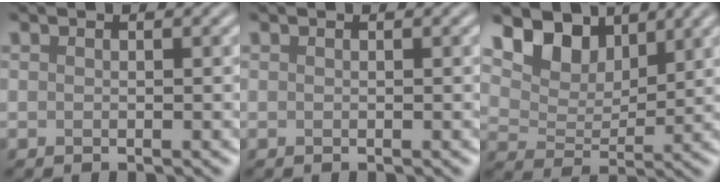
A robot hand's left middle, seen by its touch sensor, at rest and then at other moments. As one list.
[{"total": 0.0}, {"total": 7.0, "force": [4.8, 3.8, 3.3], "torque": [-0.069, 0.003, 0.073]}]